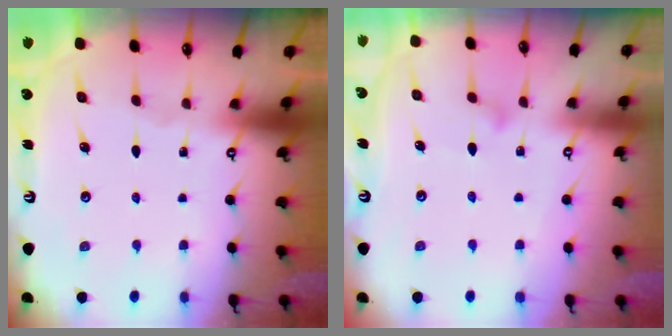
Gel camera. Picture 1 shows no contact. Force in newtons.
{"total": 9.0, "press": 9.0, "slide": 0.4}